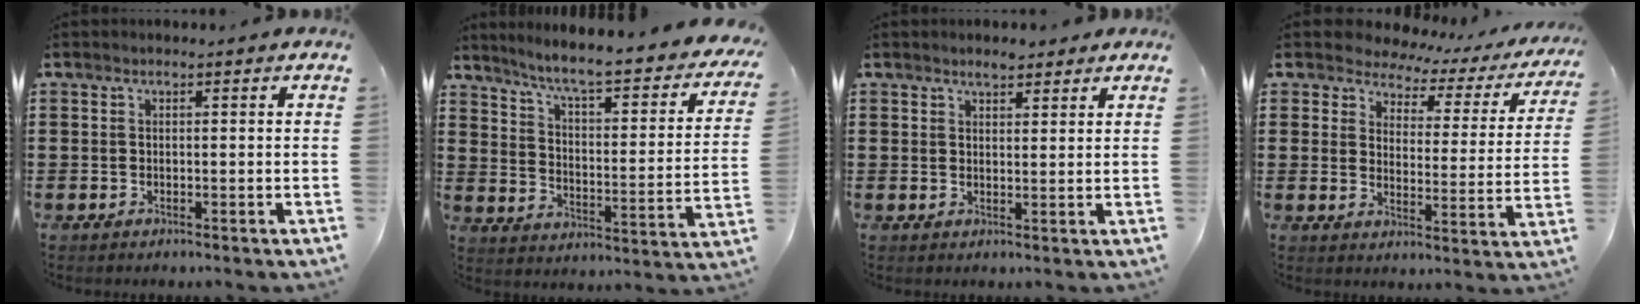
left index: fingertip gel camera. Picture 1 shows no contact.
{"total": 6.2, "force": [5.1, -0.4, 3.6], "torque": [-0.089, -0.044, 0.076]}
{"total": 2.2, "force": [1.9, 0.6, 0.9], "torque": [-0.019, 0.004, 0.036]}
{"total": 3.7, "force": [3.4, 1.5, 0.5], "torque": [-0.035, -0.022, 0.053]}